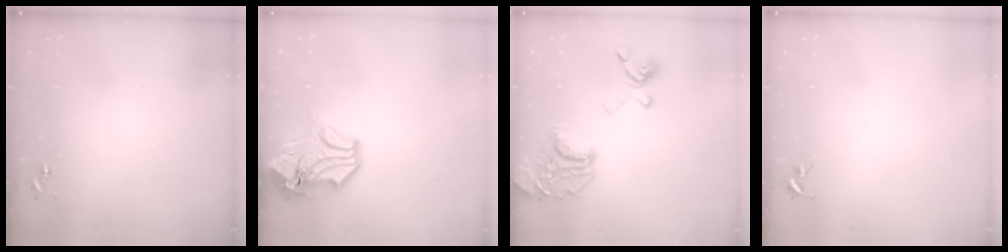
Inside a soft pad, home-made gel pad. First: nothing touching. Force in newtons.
{"total": 15.1, "press": 14.9, "slide": 2.5}
{"total": 18.3, "press": 18.1, "slide": 2.4}
{"total": 0.0}